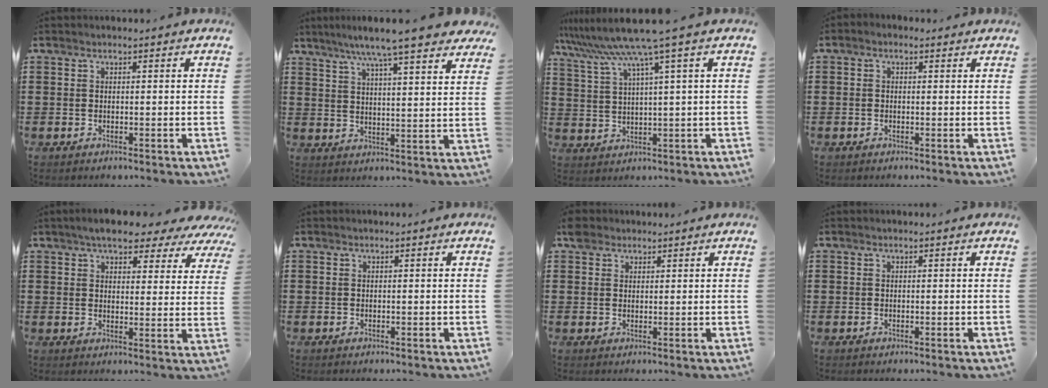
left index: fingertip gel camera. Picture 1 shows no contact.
{"total": 8.2, "force": [6.9, -0.2, 4.4], "torque": [-0.108, -0.026, 0.118]}
{"total": 7.5, "force": [4.8, -0.8, 5.7], "torque": [-0.137, -0.030, 0.078]}
{"total": 0.9, "force": [-0.3, 0.8, 0.4], "torque": [-0.009, 0.003, -0.008]}
{"total": 6.0, "force": [5.2, 1.9, 2.4], "torque": [-0.054, -0.017, 0.087]}
{"total": 0.0}
{"total": 2.8, "force": [2.1, 1.7, 0.7], "torque": [-0.015, 0.008, 0.038]}
{"total": 0.0}